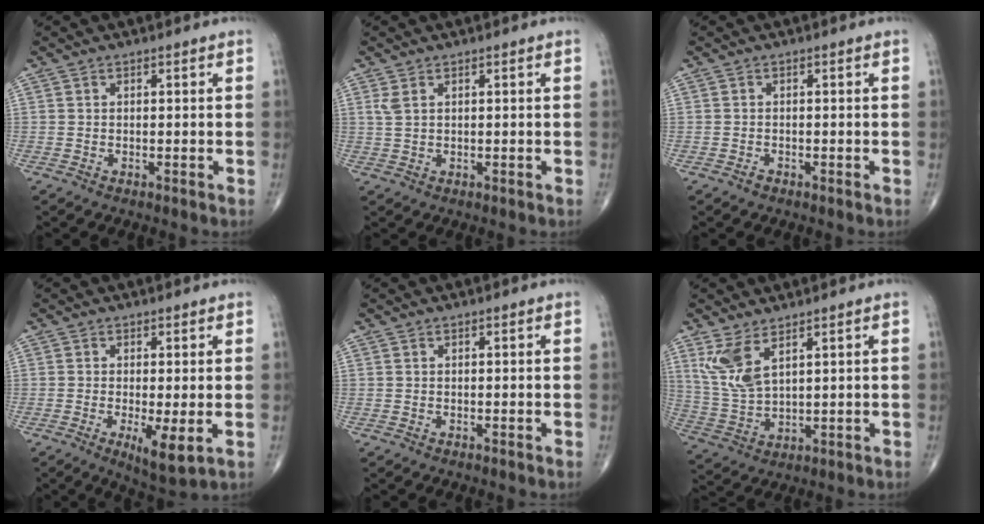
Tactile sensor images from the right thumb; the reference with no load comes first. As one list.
[{"total": 1.9, "force": [1.0, 0.8, 1.4], "torque": [-0.034, 0.006, 0.029]}, {"total": 0.7, "force": [-0.5, 0.4, 0.2], "torque": [-0.001, 0.001, -0.013]}, {"total": 5.9, "force": [-1.2, 1.5, 5.6], "torque": [-0.096, -0.020, -0.020]}, {"total": 0.0}, {"total": 7.9, "force": [4.4, 3.1, 5.8], "torque": [-0.123, -0.022, 0.103]}]